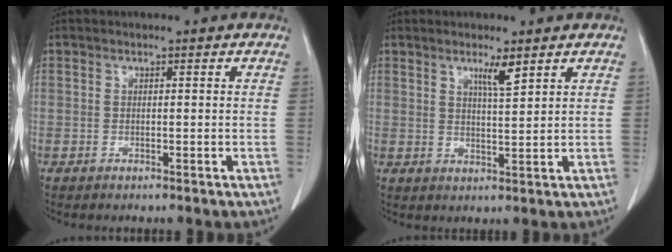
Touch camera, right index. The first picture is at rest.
{"total": 3.3, "force": [2.2, 0.1, 2.5], "torque": [-0.046, -0.005, 0.039]}